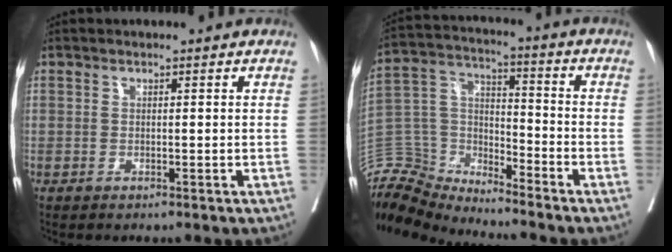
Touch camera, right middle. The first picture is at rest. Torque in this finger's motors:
{"motor_torque": [0.38, -1.24, 0.21, 0.06]}